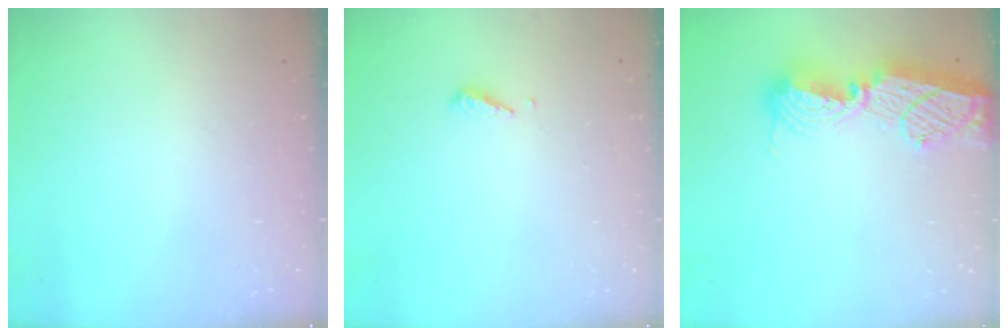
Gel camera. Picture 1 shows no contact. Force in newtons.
{"total": 3.1, "press": 3.1, "slide": 0.2}
{"total": 15.2, "press": 15.1, "slide": 1.3}